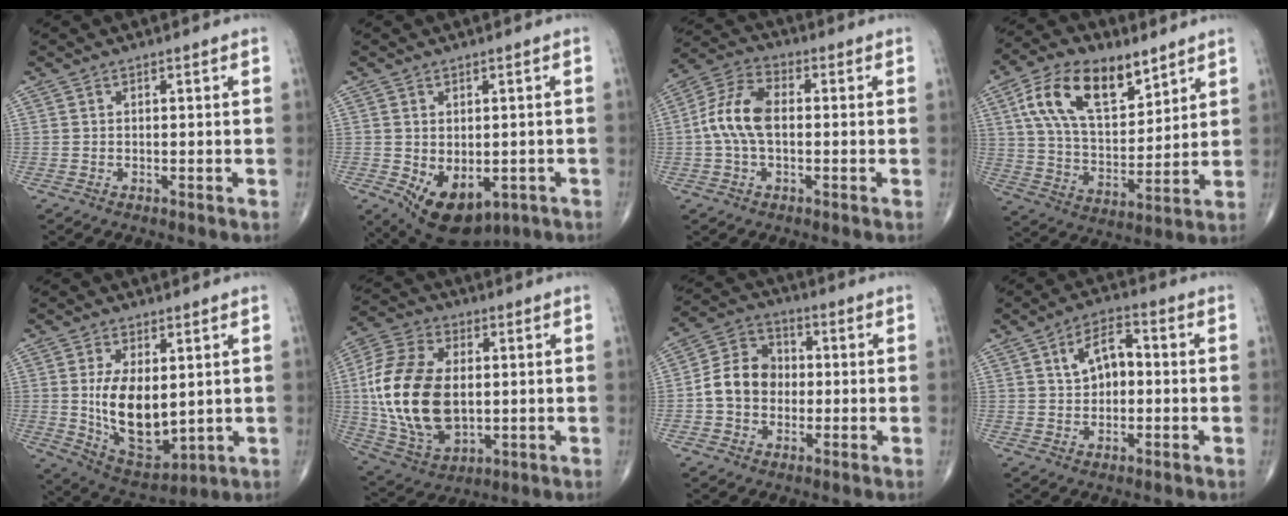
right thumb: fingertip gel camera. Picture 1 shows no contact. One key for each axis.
{"total": 11.3, "fx": -3.9, "fy": 7.1, "fz": 7.9, "tx": -0.108, "ty": -0.005, "tz": -0.037}
{"total": 9.7, "fx": -0.2, "fy": 5.6, "fz": 8.0, "tx": -0.165, "ty": 0.028, "tz": -0.012}
{"total": 18.1, "fx": 9.0, "fy": 9.5, "fz": 12.5, "tx": -0.193, "ty": -0.030, "tz": 0.167}
{"total": 13.7, "fx": 1.0, "fy": 7.4, "fz": 11.5, "tx": -0.178, "ty": -0.022, "tz": 0.038}
{"total": 21.5, "fx": 0.5, "fy": 13.2, "fz": 16.9, "tx": -0.340, "ty": -0.008, "tz": 0.019}
{"total": 9.7, "fx": -0.9, "fy": 8.1, "fz": 5.4, "tx": -0.080, "ty": 0.034, "tz": -0.029}
{"total": 7.1, "fx": 1.0, "fy": 4.3, "fz": 5.6, "tx": -0.077, "ty": 0.019, "tz": 0.009}